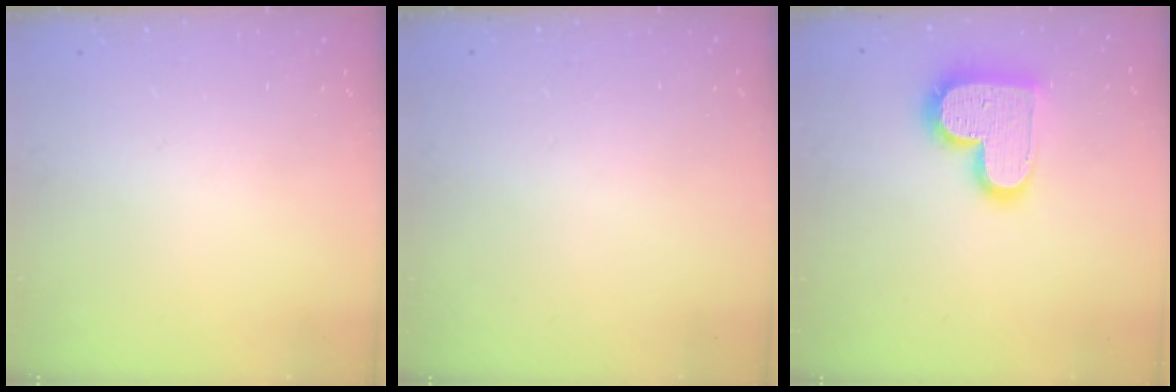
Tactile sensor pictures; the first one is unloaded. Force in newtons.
{"total": 0.8, "press": 0.8, "slide": 0.1}
{"total": 17.1, "press": 17.1, "slide": 1.1}